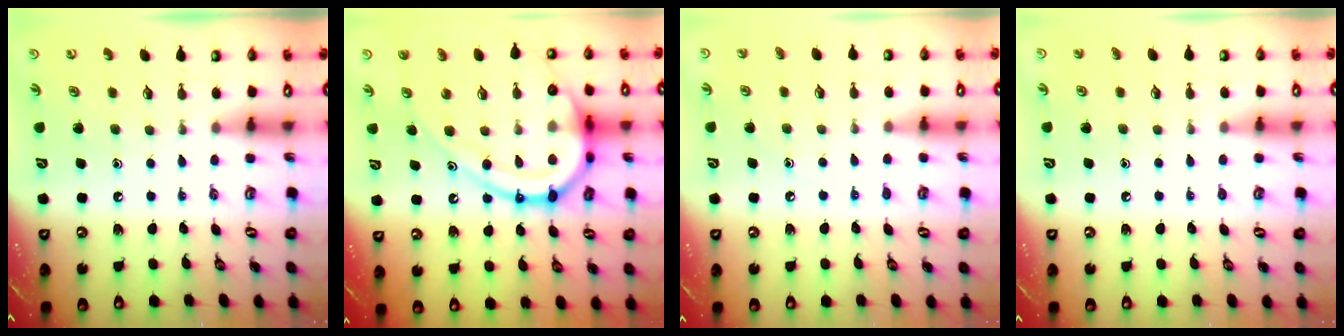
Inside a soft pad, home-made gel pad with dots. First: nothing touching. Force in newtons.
{"total": 21.9, "press": 21.8, "slide": 1.3}
{"total": 4.2, "press": 4.2, "slide": 0.5}
{"total": 2.7, "press": 2.6, "slide": 0.7}